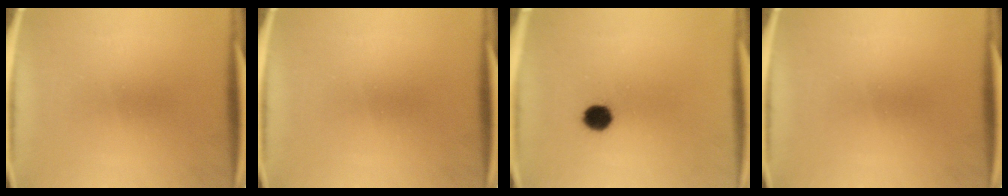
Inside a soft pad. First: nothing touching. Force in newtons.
{"total": 0.0}
{"total": 4.9}
{"total": 0.0}